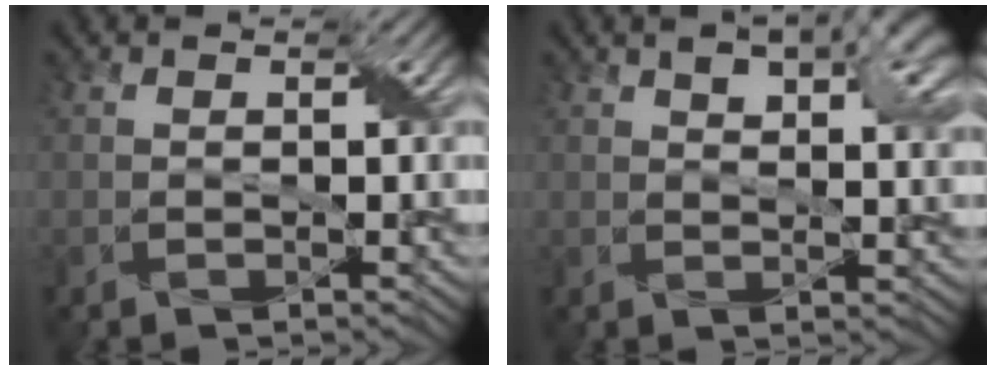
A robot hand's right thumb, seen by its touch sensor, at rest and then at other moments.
{"total": 10.0, "force": [4.9, 4.2, 7.6], "torque": [-0.110, 0.018, 0.072]}